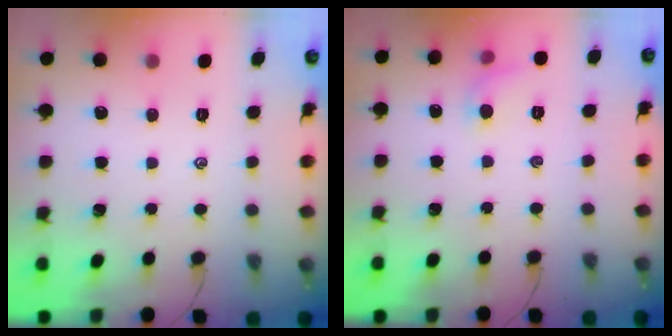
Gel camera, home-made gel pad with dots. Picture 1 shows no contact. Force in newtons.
{"total": 6.0, "press": 5.8, "slide": 1.6}